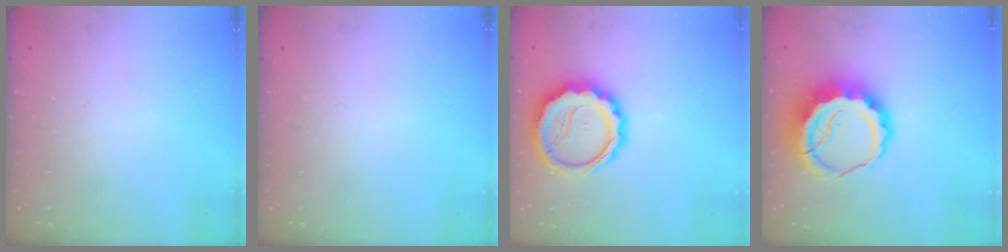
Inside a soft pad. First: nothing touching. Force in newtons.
{"total": 0.0}
{"total": 14.0, "press": 13.7, "slide": 2.9}
{"total": 9.3, "press": 9.1, "slide": 1.7}